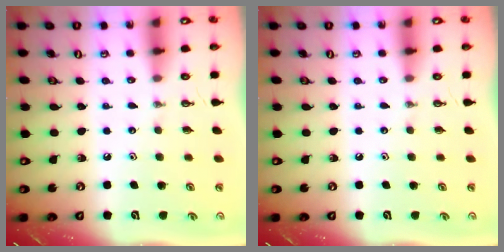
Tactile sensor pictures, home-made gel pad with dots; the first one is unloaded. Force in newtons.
{"total": 0.0}